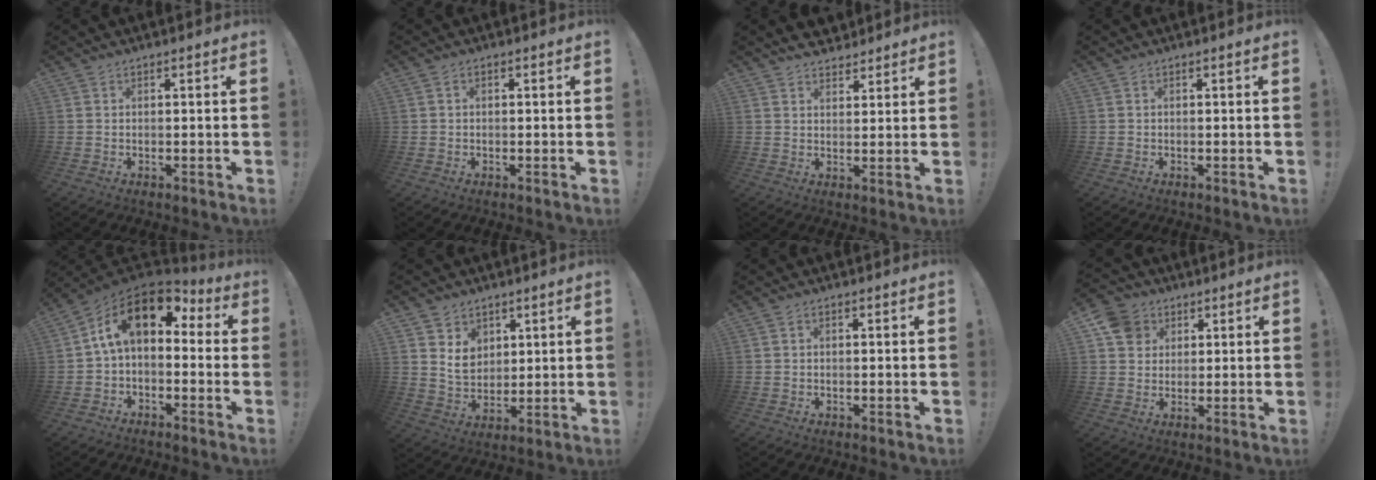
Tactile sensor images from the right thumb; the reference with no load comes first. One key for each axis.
{"total": 0.9, "fx": -0.2, "fy": 0.6, "fz": 0.6, "tx": -0.016, "ty": 0.004, "tz": -0.003}
{"total": 3.6, "fx": 3.0, "fy": 1.9, "fz": 0.3, "tx": -0.003, "ty": -0.020, "tz": 0.057}
{"total": 0.0}
{"total": 14.0, "fx": 4.5, "fy": 7.4, "fz": 11.0, "tx": -0.185, "ty": -0.010, "tz": 0.083}
{"total": 8.3, "fx": 4.1, "fy": 6.9, "fz": 2.3, "tx": -0.030, "ty": -0.031, "tz": 0.082}
{"total": 0.6, "fx": -0.3, "fy": 0.4, "fz": 0.3, "tx": -0.011, "ty": 0.003, "tz": -0.003}
{"total": 8.3, "fx": 3.3, "fy": 7.2, "fz": 2.6, "tx": -0.035, "ty": -0.014, "tz": 0.067}